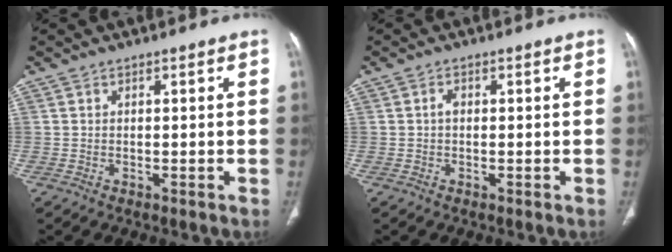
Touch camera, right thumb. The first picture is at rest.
{"total": 1.1, "force": [-0.1, 0.7, 0.8], "torque": [-0.011, 0.002, -0.004]}